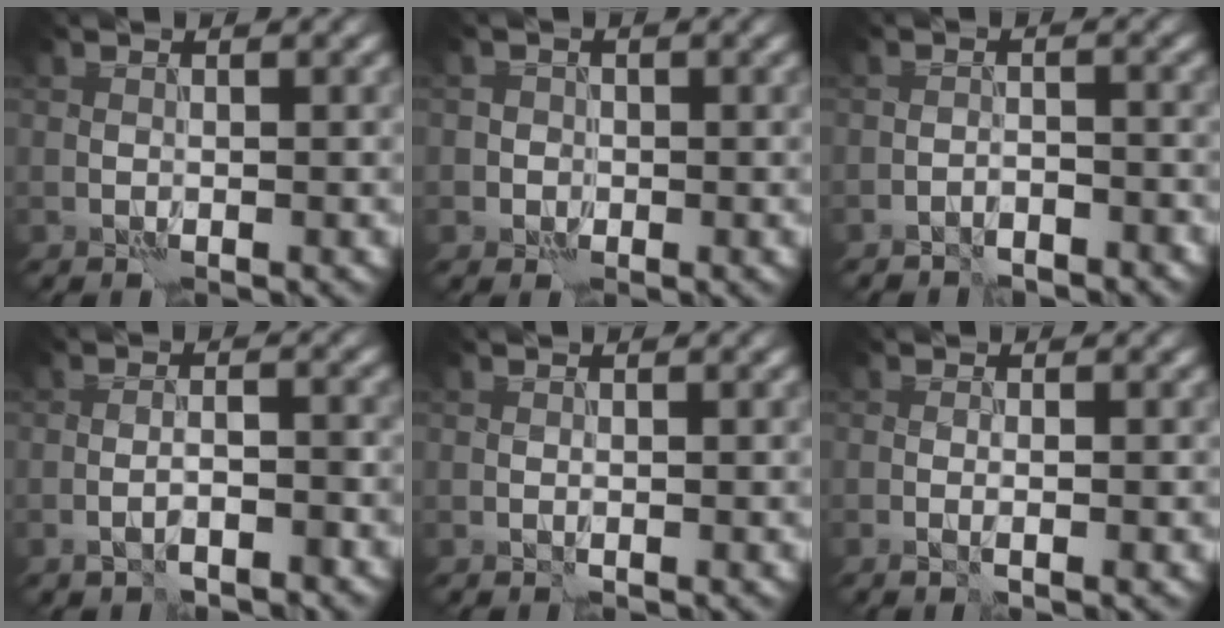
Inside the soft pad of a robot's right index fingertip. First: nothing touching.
{"total": 1.9, "force": [-0.5, 1.8, 0.0], "torque": [0.023, 0.008, -0.022]}
{"total": 2.2, "force": [-2.1, 0.5, 0.5], "torque": [-0.001, 0.005, -0.037]}
{"total": 2.6, "force": [-1.8, 0.5, 1.8], "torque": [-0.031, 0.003, -0.032]}
{"total": 0.0}
{"total": 1.1, "force": [-0.3, 0.0, 1.0], "torque": [-0.015, 0.000, -0.006]}